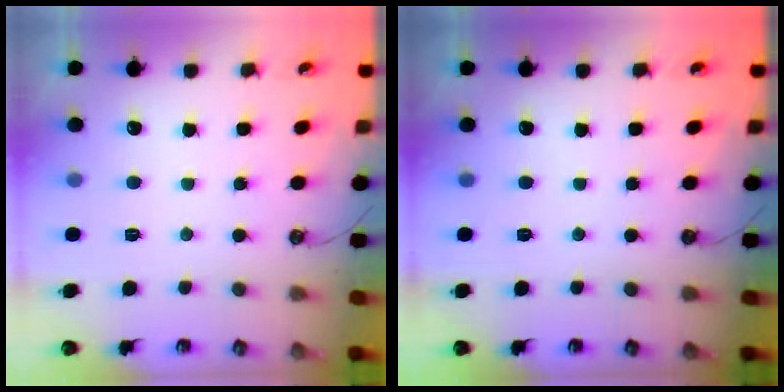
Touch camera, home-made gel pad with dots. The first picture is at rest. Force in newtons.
{"total": 0.0}